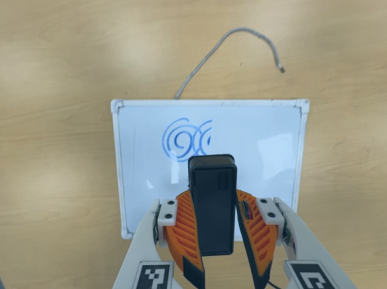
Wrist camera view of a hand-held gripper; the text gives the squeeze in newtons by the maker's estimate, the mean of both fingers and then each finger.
{"total": 9.5, "left": 8.8, "right": 10.1}